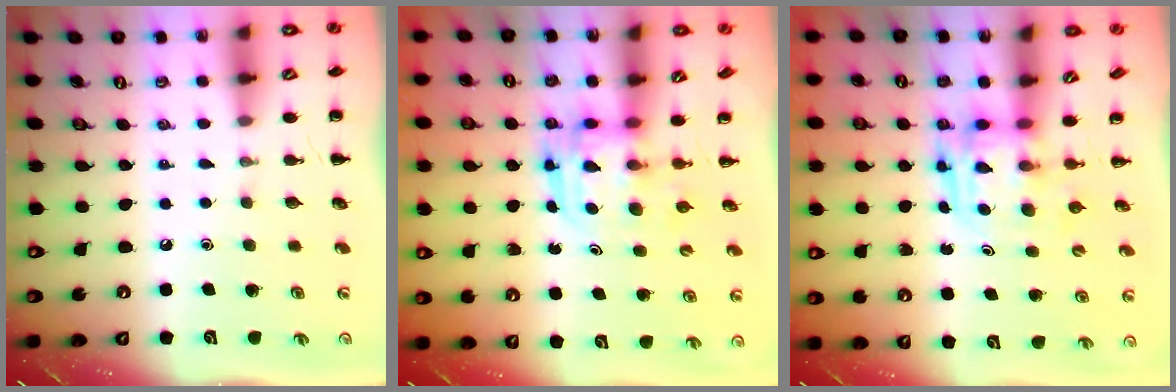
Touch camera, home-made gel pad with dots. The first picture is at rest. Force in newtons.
{"total": 3.0, "press": 3.0, "slide": 0.3}
{"total": 3.7, "press": 3.7, "slide": 0.6}